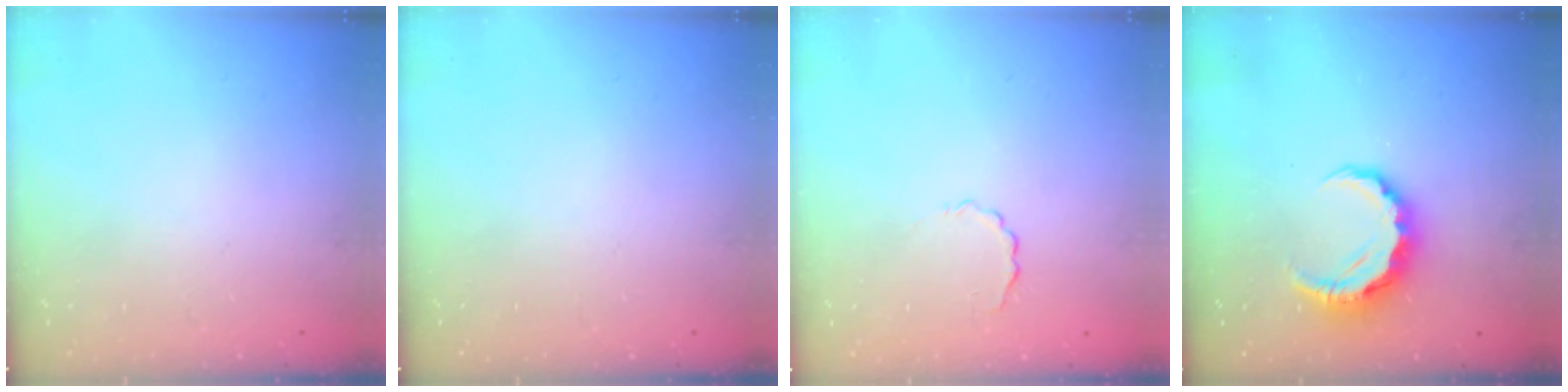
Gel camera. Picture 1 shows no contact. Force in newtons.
{"total": 0.0}
{"total": 2.0, "press": 1.9, "slide": 0.7}
{"total": 8.5, "press": 8.3, "slide": 1.6}